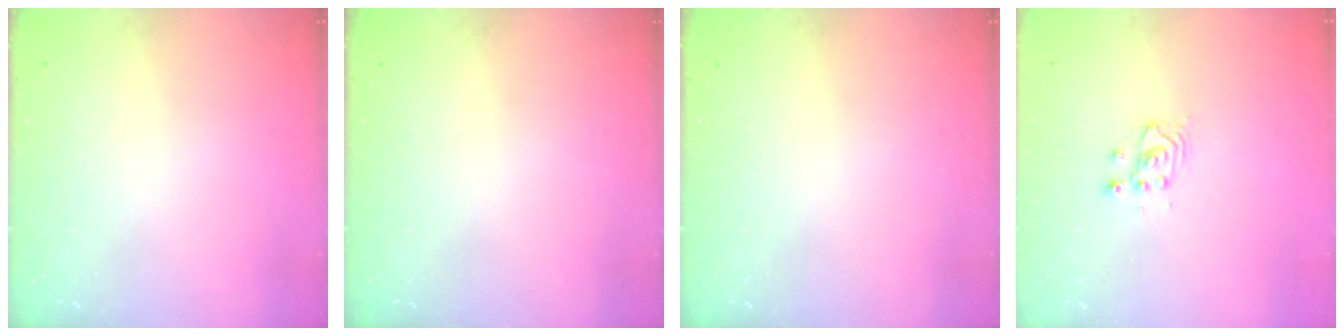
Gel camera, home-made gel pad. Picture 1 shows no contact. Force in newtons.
{"total": 0.0}
{"total": 0.0}
{"total": 2.4, "press": 2.4, "slide": 0.2}